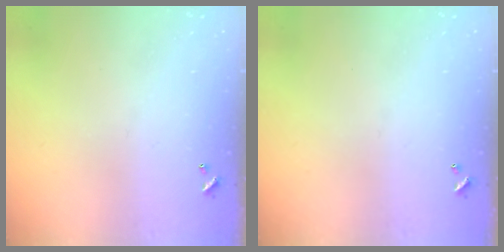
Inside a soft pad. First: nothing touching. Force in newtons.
{"total": 0.0}